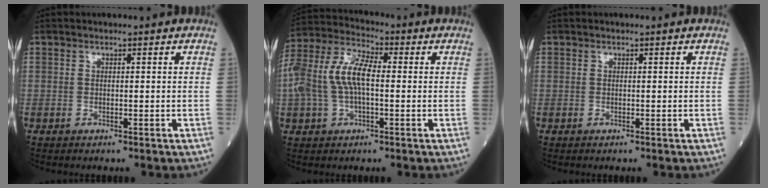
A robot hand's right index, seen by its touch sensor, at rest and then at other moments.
{"total": 10.5, "force": [0.0, 4.6, 9.5], "torque": [-0.218, 0.030, -0.002]}
{"total": 0.0}